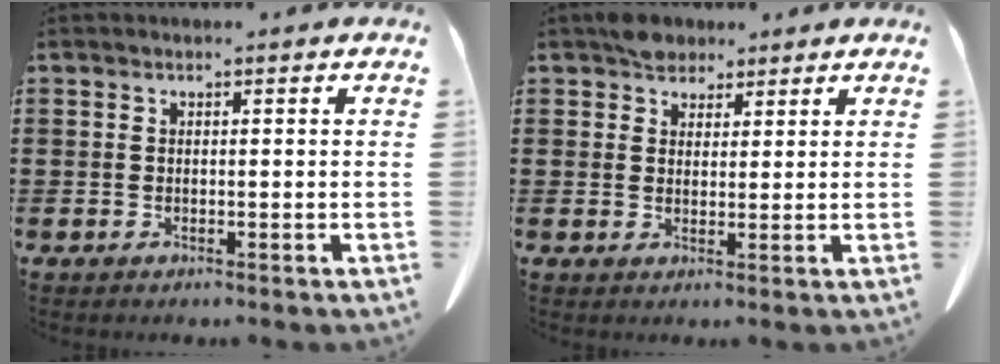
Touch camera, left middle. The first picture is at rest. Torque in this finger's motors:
{"motor_torque": [0.20, 0.14, 0.00, 0.03]}